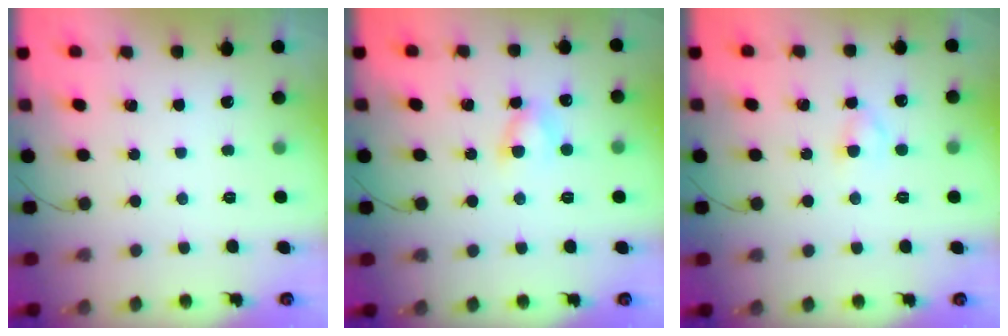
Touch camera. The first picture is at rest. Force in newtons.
{"total": 4.7, "press": 4.6, "slide": 0.5}
{"total": 2.6, "press": 2.5, "slide": 0.9}